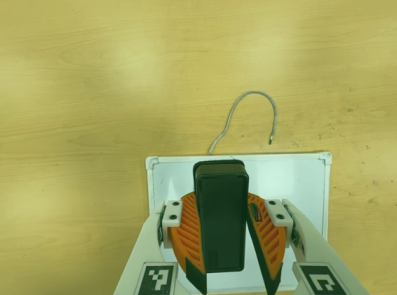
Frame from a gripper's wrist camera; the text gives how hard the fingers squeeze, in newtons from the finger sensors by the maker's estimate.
{"total": 10.0, "left": 10.0, "right": 10.1}